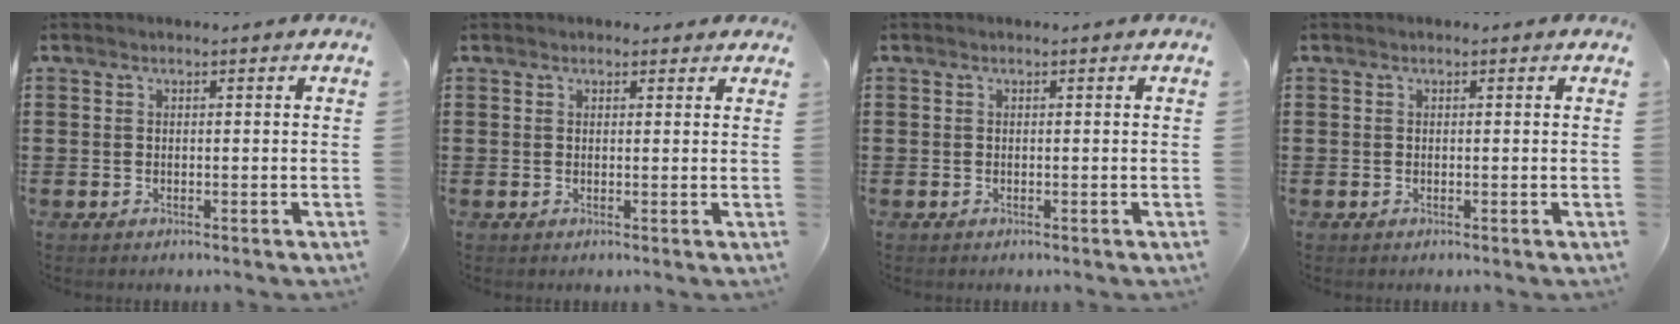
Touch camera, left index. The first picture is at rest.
{"total": 1.3, "force": [1.0, 0.7, 0.2], "torque": [0.001, 0.004, 0.018]}
{"total": 0.0}
{"total": 0.0}